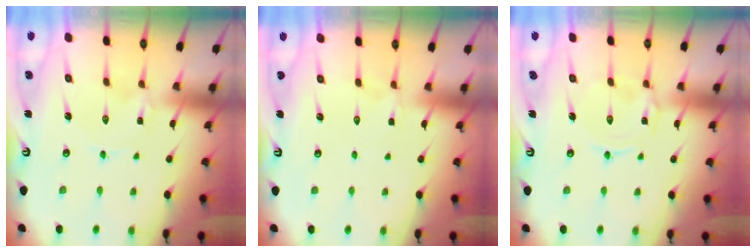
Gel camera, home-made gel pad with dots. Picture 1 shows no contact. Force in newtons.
{"total": 1.7, "press": 1.6, "slide": 0.5}
{"total": 1.1, "press": 1.0, "slide": 0.3}